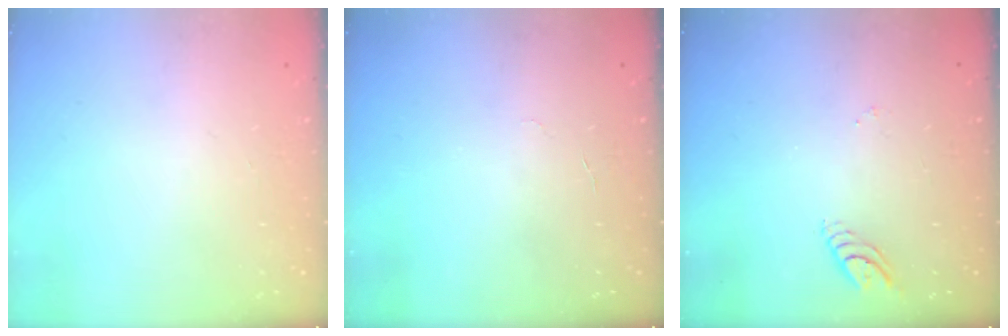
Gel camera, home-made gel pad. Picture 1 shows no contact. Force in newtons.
{"total": 4.0, "press": 3.9, "slide": 0.4}
{"total": 4.4, "press": 4.3, "slide": 0.4}